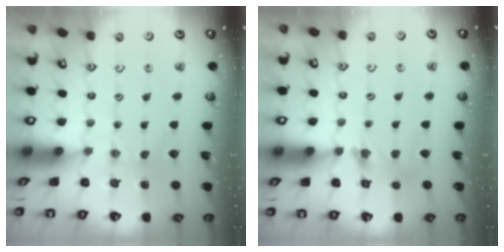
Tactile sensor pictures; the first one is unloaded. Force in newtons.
{"total": 5.7, "press": 5.7, "slide": 0.5}